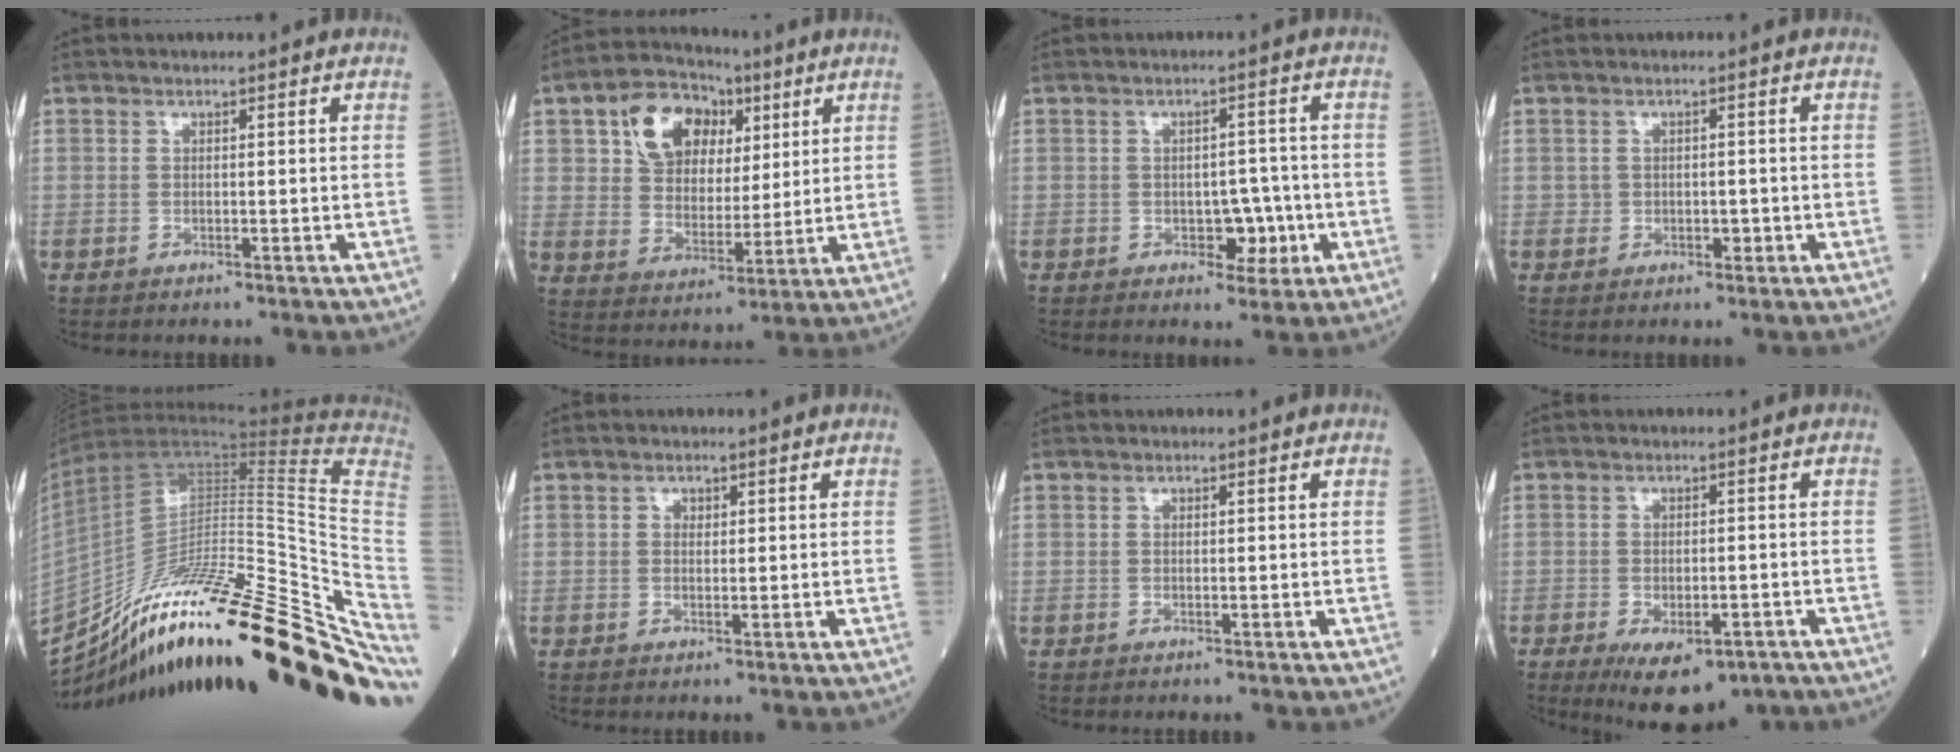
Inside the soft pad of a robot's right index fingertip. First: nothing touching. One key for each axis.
{"total": 12.0, "fx": 5.3, "fy": 8.1, "fz": 7.0, "tx": -0.134, "ty": 0.035, "tz": 0.096}
{"total": 4.1, "fx": -1.3, "fy": 2.5, "fz": 3.0, "tx": -0.033, "ty": 0.005, "tz": -0.012}
{"total": 1.4, "fx": -0.2, "fy": 1.2, "fz": 0.8, "tx": -0.011, "ty": 0.002, "tz": 0.002}
{"total": 34.1, "fx": -21.2, "fy": 5.2, "fz": 26.2, "tx": -0.327, "ty": -0.009, "tz": -0.330}
{"total": 1.0, "fx": 0.5, "fy": 0.7, "fz": 0.4, "tx": -0.006, "ty": -0.001, "tz": 0.008}
{"total": 0.0}
{"total": 9.0, "fx": -5.7, "fy": 3.7, "fz": 5.9, "tx": -0.084, "ty": -0.009, "tz": -0.077}